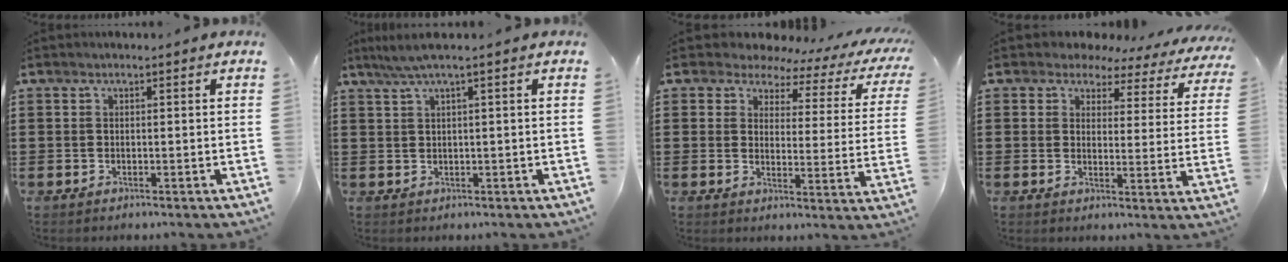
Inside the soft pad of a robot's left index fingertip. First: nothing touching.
{"total": 2.2, "force": [0.9, -0.3, 2.0], "torque": [-0.037, -0.002, 0.015]}
{"total": 4.0, "force": [3.1, 2.2, 1.2], "torque": [-0.041, -0.017, 0.046]}
{"total": 3.6, "force": [3.1, 1.8, 0.7], "torque": [-0.035, -0.014, 0.049]}